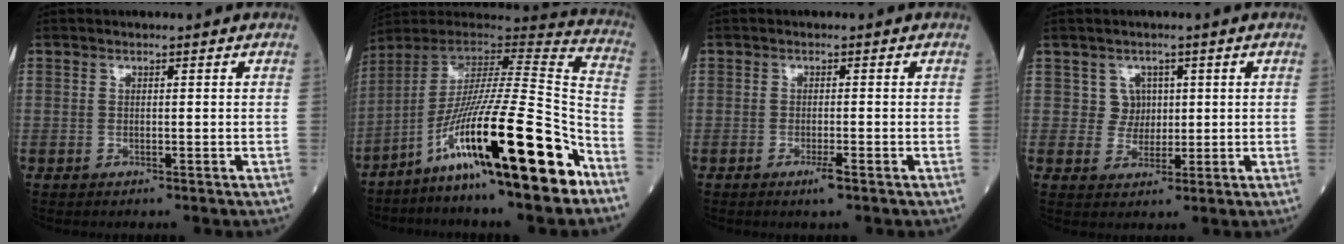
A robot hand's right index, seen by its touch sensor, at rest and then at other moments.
{"total": 25.4, "force": [-13.9, 1.0, 21.2], "torque": [-0.330, -0.026, -0.246]}
{"total": 1.9, "force": [-1.2, -0.1, 1.5], "torque": [-0.028, -0.004, -0.021]}
{"total": 3.0, "force": [0.8, 2.9, 0.2], "torque": [0.005, 0.005, 0.012]}